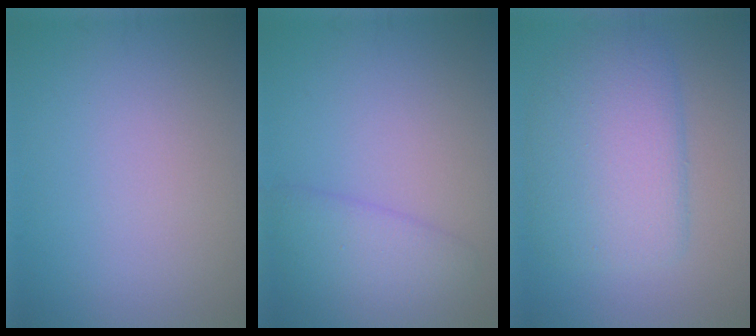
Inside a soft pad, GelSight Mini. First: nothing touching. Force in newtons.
{"total": 3.3, "press": 3.3, "slide": 0.2}
{"total": 6.6, "press": 6.6, "slide": 0.4}